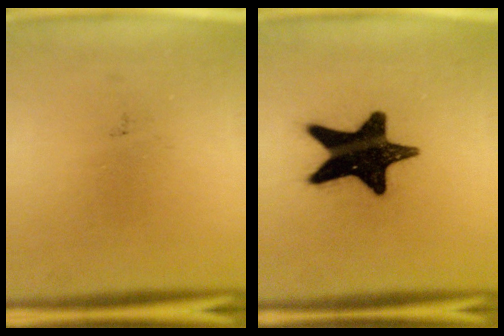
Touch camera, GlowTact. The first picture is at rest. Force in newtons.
{"total": 18.0}